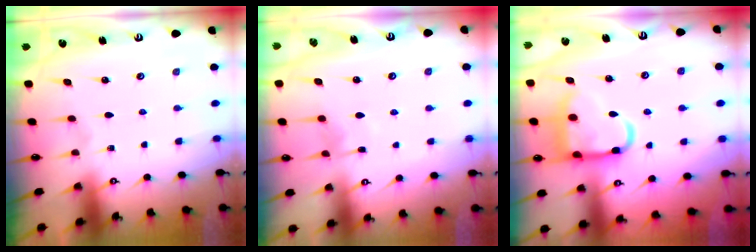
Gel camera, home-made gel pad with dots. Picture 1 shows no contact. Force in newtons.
{"total": 6.0, "press": 6.0, "slide": 0.6}
{"total": 14.8, "press": 14.7, "slide": 1.5}